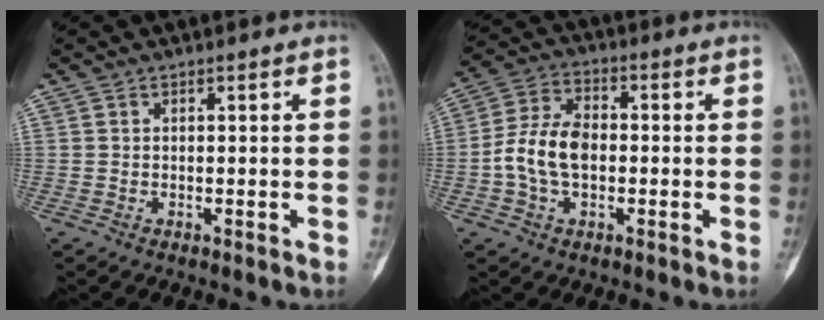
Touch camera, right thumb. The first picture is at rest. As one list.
[{"total": 10.0, "force": [-1.2, 6.4, 7.6], "torque": [-0.144, 0.026, -0.030]}]